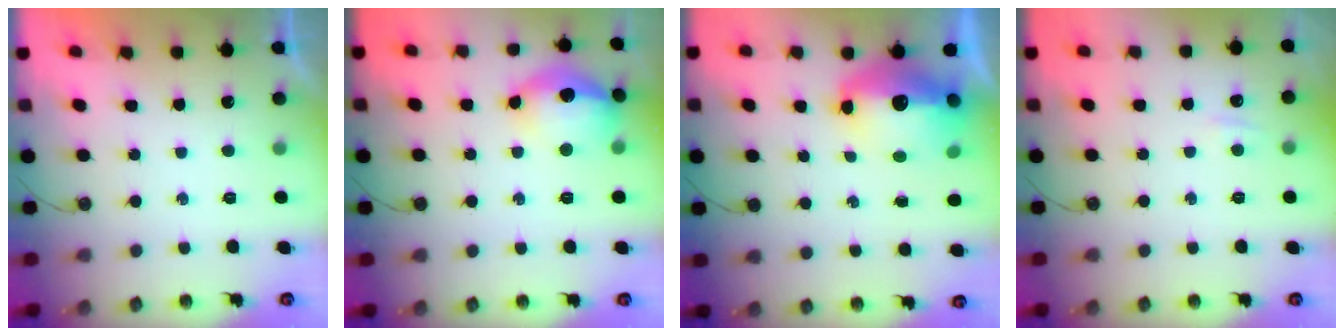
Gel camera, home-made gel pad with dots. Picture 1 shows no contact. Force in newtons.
{"total": 15.8, "press": 15.7, "slide": 1.3}
{"total": 16.7, "press": 16.6, "slide": 1.7}
{"total": 3.6, "press": 3.6, "slide": 0.5}